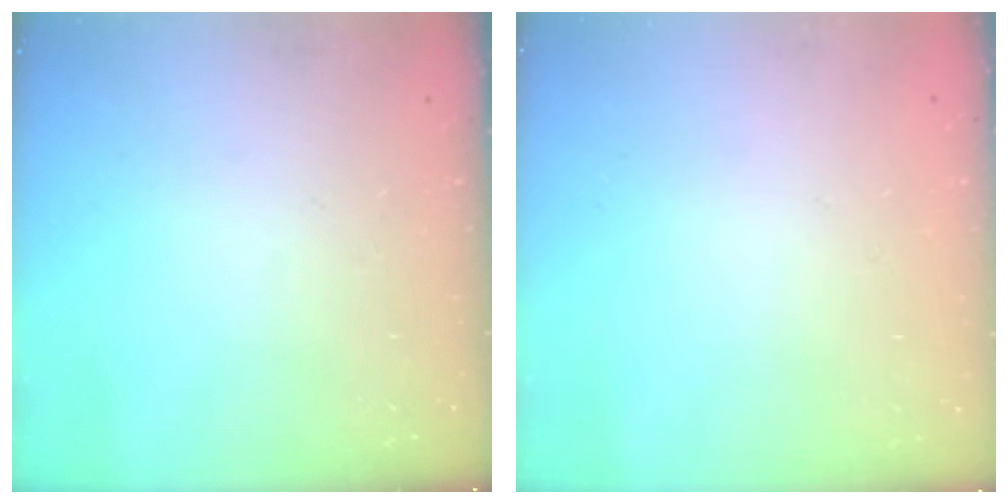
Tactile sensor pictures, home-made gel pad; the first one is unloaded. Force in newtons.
{"total": 1.9, "press": 1.9, "slide": 0.2}